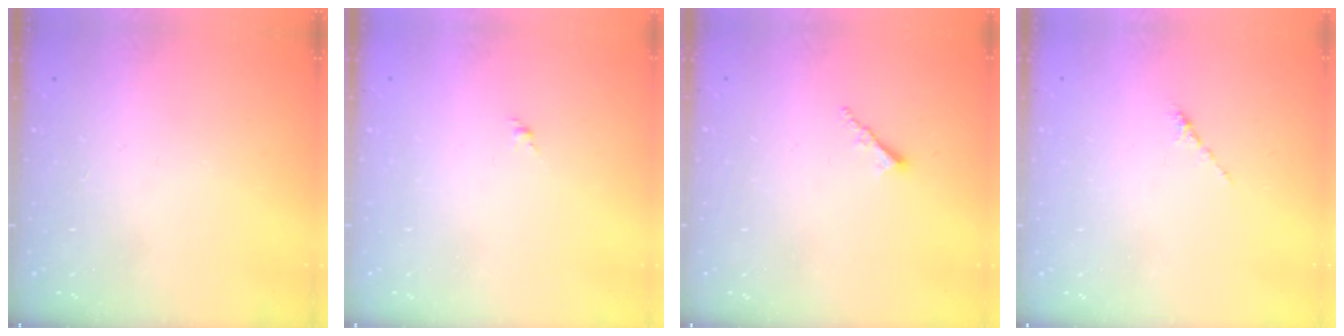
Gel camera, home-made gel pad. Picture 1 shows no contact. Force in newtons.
{"total": 1.4, "press": 1.2, "slide": 0.6}
{"total": 1.7, "press": 1.7, "slide": 0.3}
{"total": 0.0}